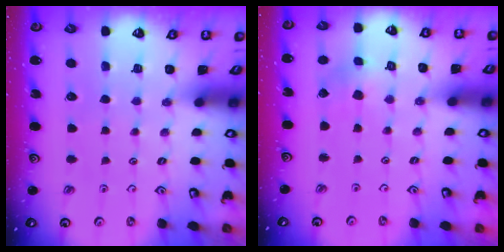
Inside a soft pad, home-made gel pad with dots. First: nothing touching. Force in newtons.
{"total": 2.7, "press": 2.6, "slide": 0.3}